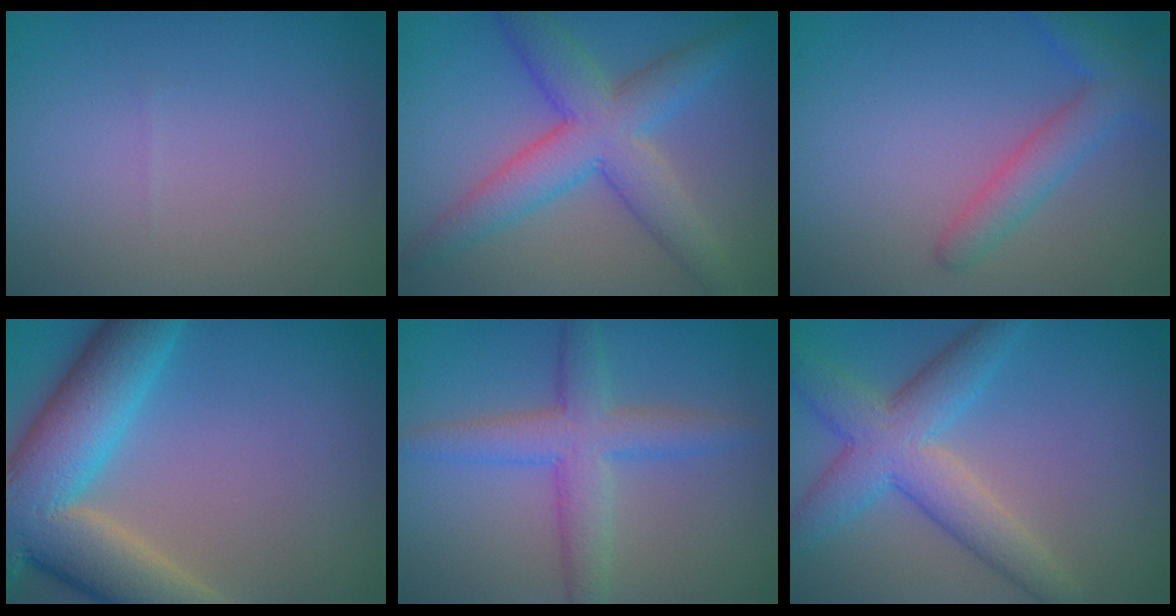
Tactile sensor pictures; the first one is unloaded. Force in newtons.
{"total": 6.3, "press": 6.3, "slide": 0.3}
{"total": 3.0, "press": 3.0, "slide": 0.2}
{"total": 11.9, "press": 11.9, "slide": 0.9}
{"total": 4.4, "press": 4.4, "slide": 0.1}
{"total": 5.9, "press": 5.9, "slide": 0.1}